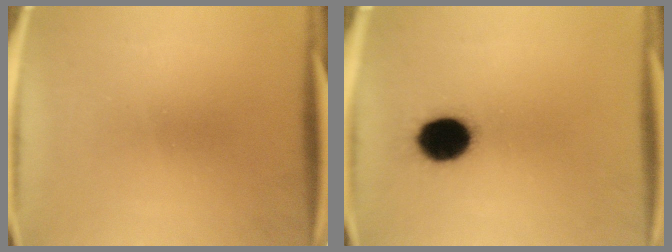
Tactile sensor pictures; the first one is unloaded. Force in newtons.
{"total": 11.6}